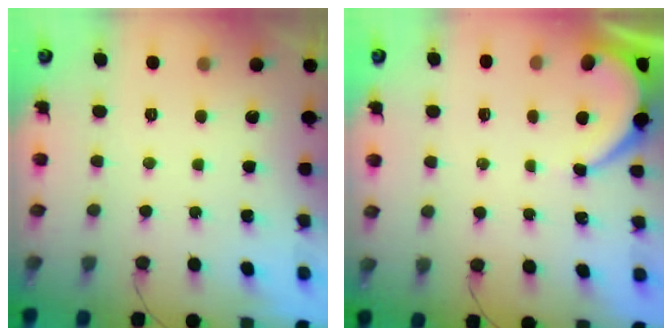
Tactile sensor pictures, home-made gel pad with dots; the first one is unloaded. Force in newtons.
{"total": 3.7, "press": 3.6, "slide": 0.3}